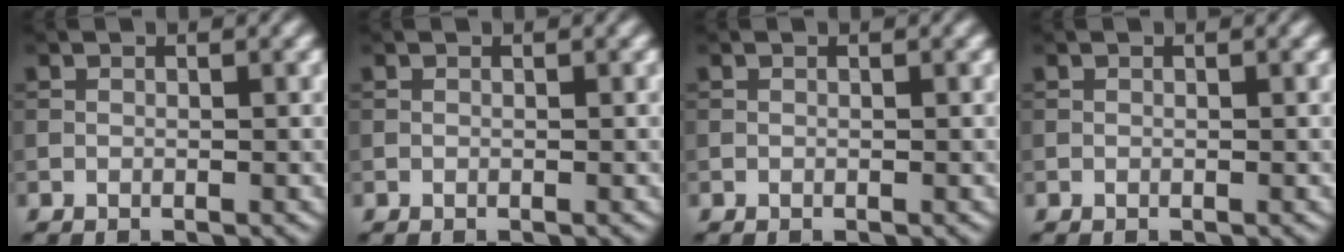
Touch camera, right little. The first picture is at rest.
{"total": 0.0}
{"total": 0.0}
{"total": 0.0}